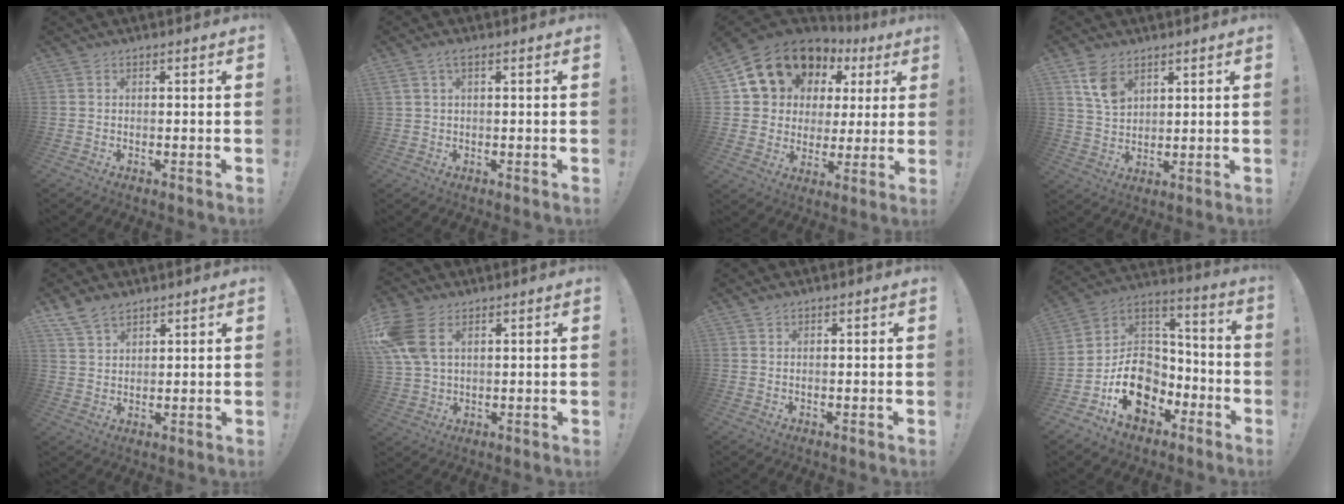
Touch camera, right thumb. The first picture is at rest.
{"total": 2.6, "force": [1.2, 0.8, 2.1], "torque": [-0.048, 0.004, 0.024]}
{"total": 15.3, "force": [9.5, 10.9, 5.1], "torque": [-0.080, -0.063, 0.195]}
{"total": 7.8, "force": [4.6, 4.6, 4.3], "torque": [-0.067, -0.021, 0.087]}
{"total": 6.7, "force": [5.3, 3.5, 2.4], "torque": [-0.051, -0.023, 0.104]}
{"total": 11.2, "force": [4.5, 6.9, 7.6], "torque": [-0.155, -0.008, 0.092]}
{"total": 0.7, "force": [0.5, 0.1, 0.4], "torque": [-0.005, -0.002, 0.009]}
{"total": 16.8, "force": [-6.7, 13.1, 8.0], "torque": [-0.102, 0.037, -0.102]}